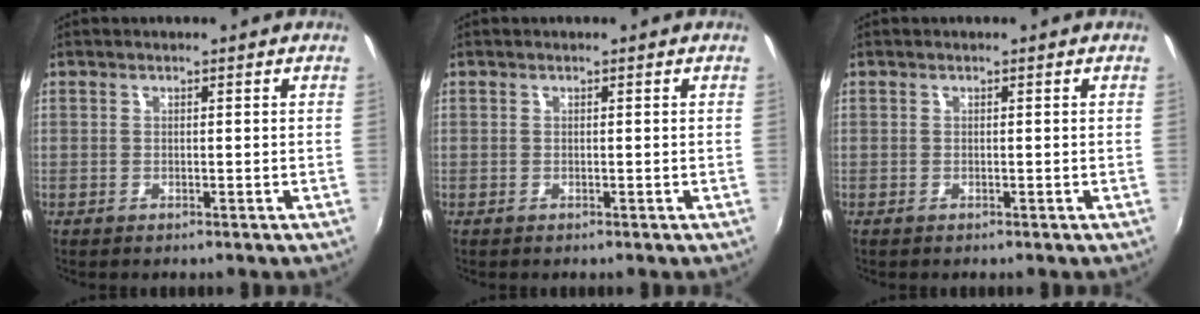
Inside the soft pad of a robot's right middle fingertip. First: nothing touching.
{"total": 0.0}
{"total": 0.0}